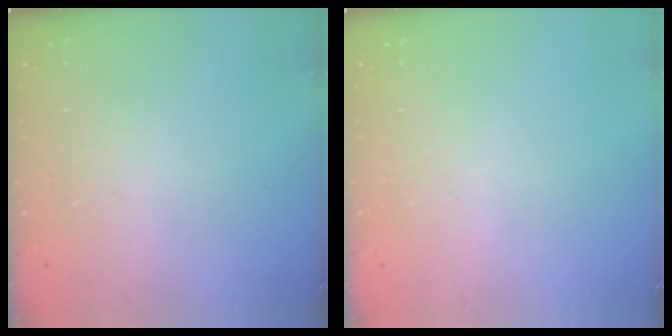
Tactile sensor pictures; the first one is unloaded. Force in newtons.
{"total": 0.0}